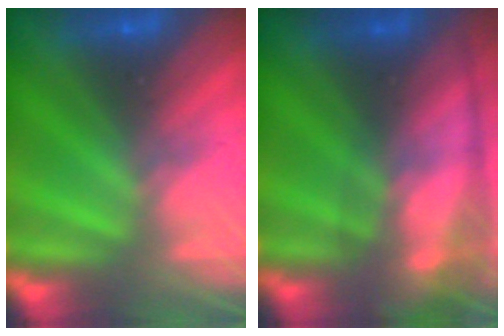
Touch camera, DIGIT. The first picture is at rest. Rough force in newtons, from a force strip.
{"total": 7.1}